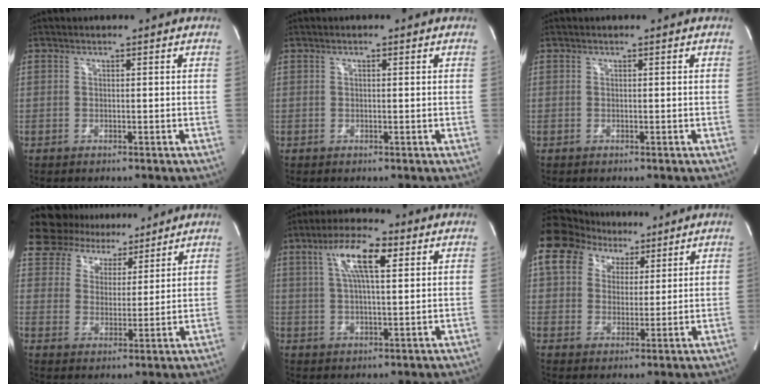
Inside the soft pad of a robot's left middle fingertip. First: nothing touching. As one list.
[{"total": 0.6, "force": [0.2, 0.2, 0.5], "torque": [-0.013, 0.002, 0.004]}, {"total": 0.0}, {"total": 12.1, "force": [10.4, 5.7, 2.6], "torque": [-0.046, 0.024, 0.164]}, {"total": 9.3, "force": [3.6, 2.0, 8.3], "torque": [-0.155, 0.018, 0.065]}, {"total": 17.9, "force": [10.2, 12.6, 7.7], "torque": [-0.205, 0.086, 0.187]}]